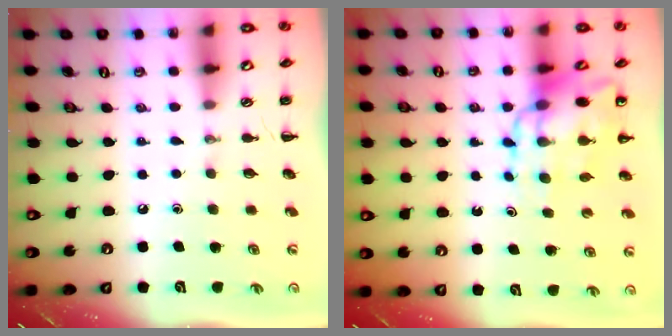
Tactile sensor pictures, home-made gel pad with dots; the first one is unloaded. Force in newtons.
{"total": 10.7, "press": 10.3, "slide": 3.1}